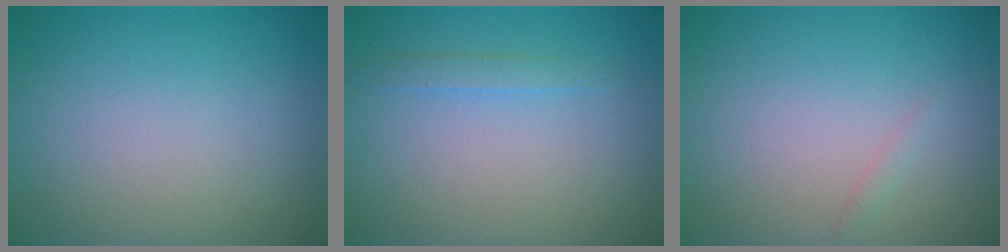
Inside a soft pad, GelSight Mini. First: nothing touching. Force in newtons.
{"total": 1.1, "press": 1.1, "slide": 0.0}
{"total": 0.6, "press": 0.6, "slide": 0.1}